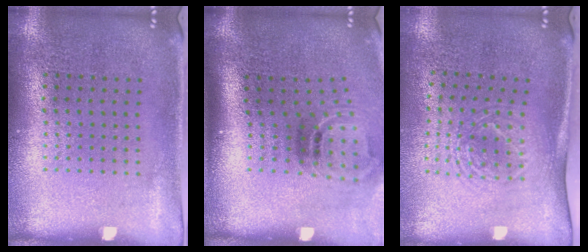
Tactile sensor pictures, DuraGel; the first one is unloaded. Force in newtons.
{"total": 1.9, "press": 1.1, "slide": 1.5}
{"total": 1.7, "press": 1.3, "slide": 1.1}